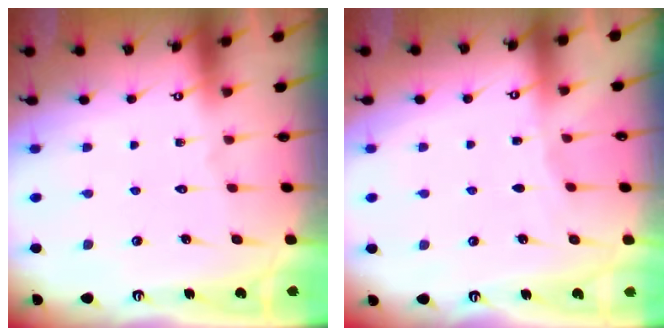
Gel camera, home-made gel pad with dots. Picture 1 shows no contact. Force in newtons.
{"total": 1.8, "press": 1.8, "slide": 0.3}